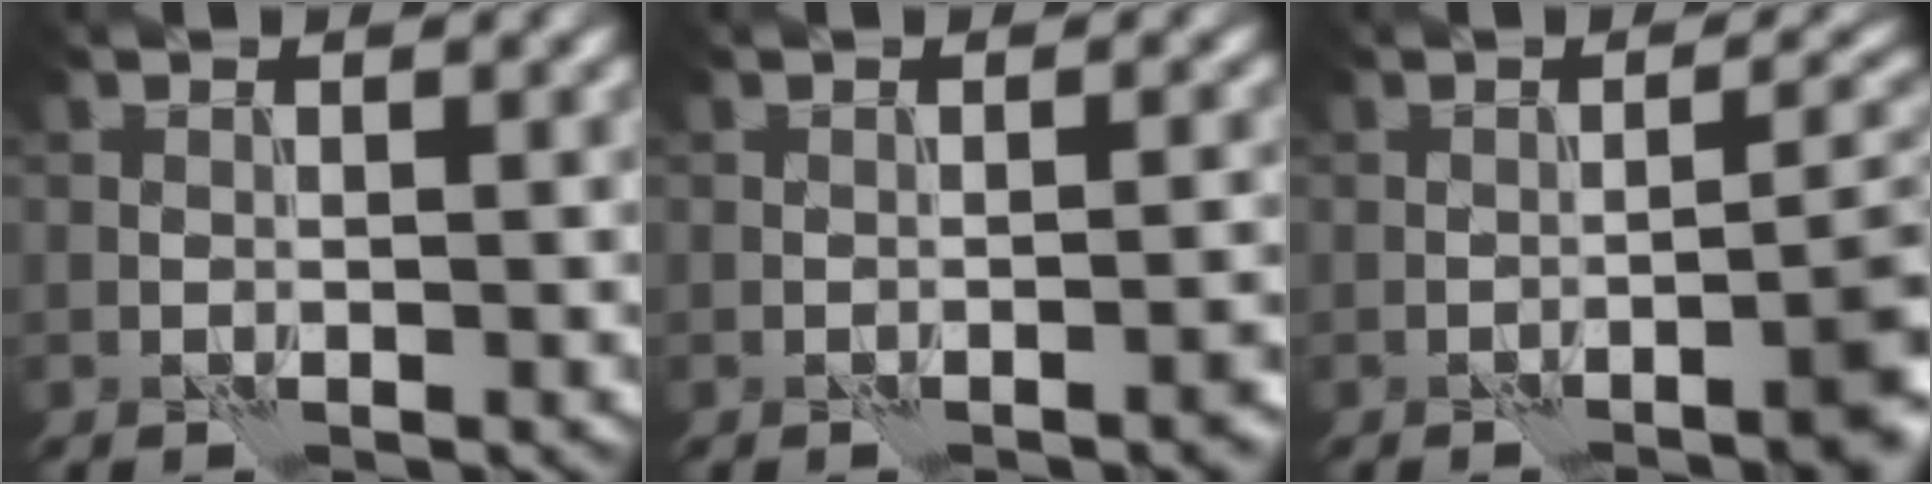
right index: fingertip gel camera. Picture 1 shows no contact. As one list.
[{"total": 1.5, "force": [-0.9, 0.2, 1.1], "torque": [-0.015, 0.004, -0.015]}, {"total": 5.3, "force": [-2.6, 1.0, 4.5], "torque": [-0.051, 0.016, -0.040]}]